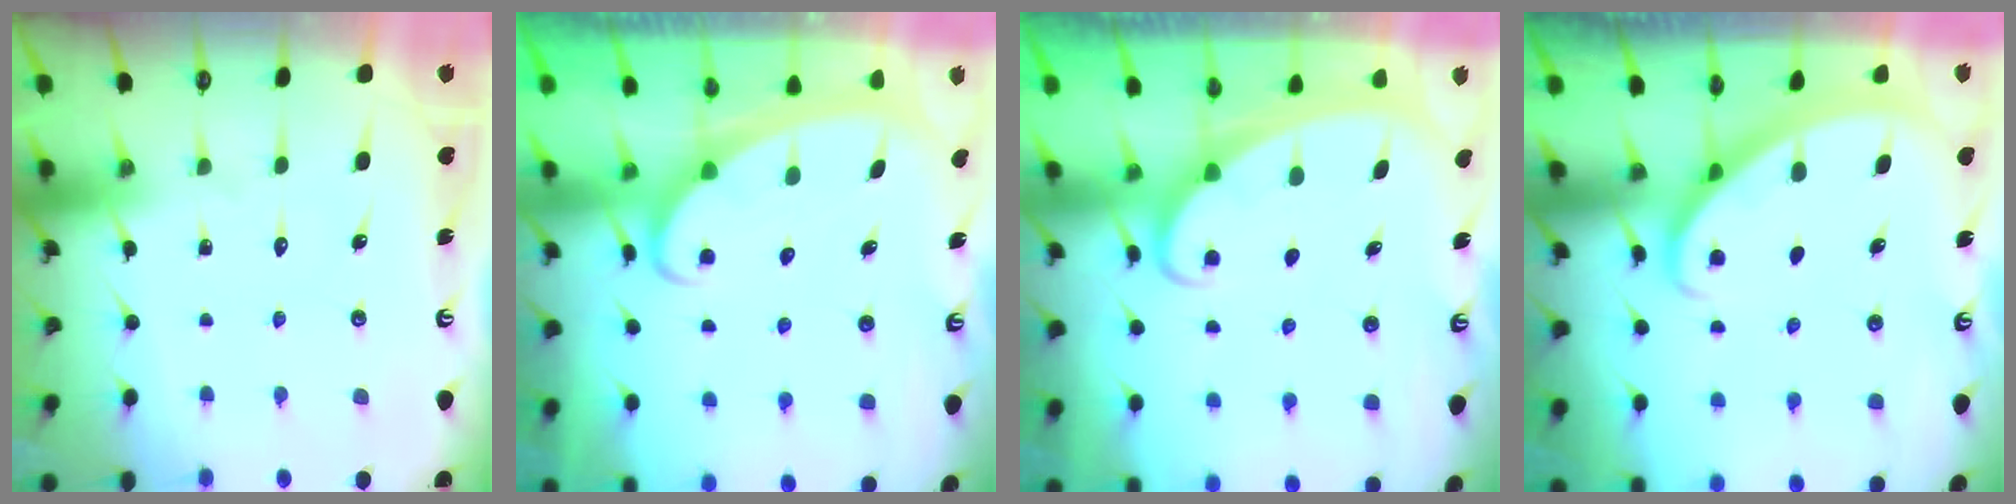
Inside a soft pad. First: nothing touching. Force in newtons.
{"total": 2.3, "press": 2.2, "slide": 0.3}
{"total": 2.0, "press": 2.0, "slide": 0.1}
{"total": 1.8, "press": 1.8, "slide": 0.1}